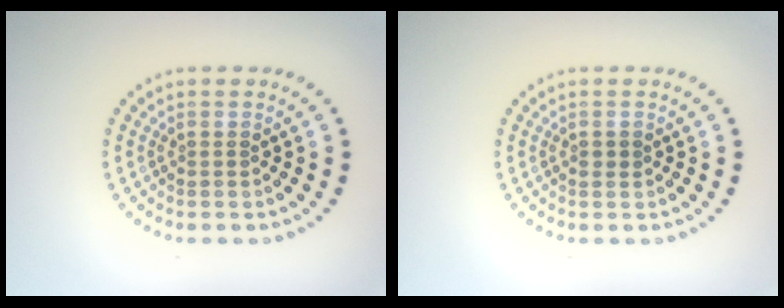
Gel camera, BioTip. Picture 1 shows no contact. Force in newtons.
{"total": 0.8, "press": 0.8, "slide": 0.3}